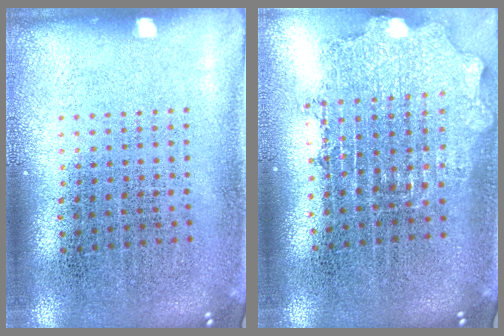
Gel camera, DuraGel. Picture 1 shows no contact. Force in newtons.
{"total": 1.8, "press": 1.4, "slide": 1.1}